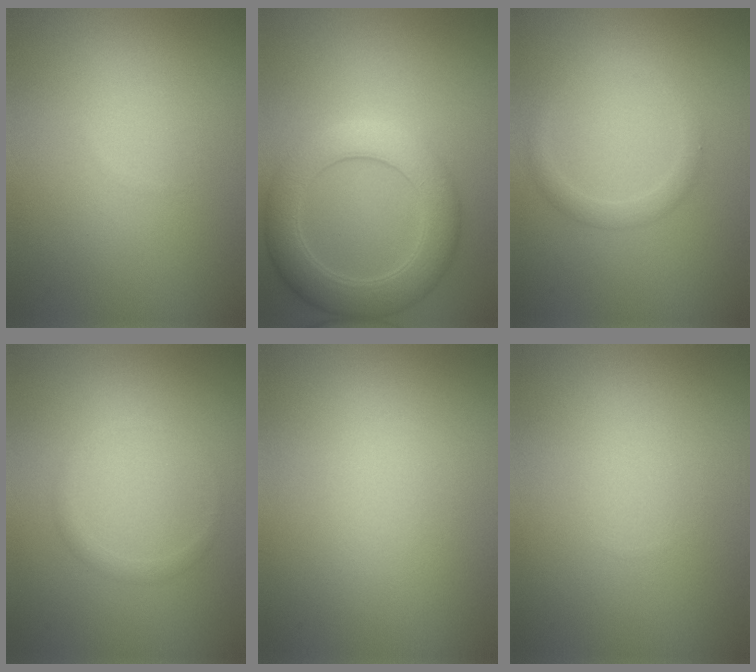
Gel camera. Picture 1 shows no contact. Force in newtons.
{"total": 5.7, "press": 5.7, "slide": 0.2}
{"total": 1.5, "press": 1.5, "slide": 0.0}
{"total": 0.9, "press": 0.9, "slide": 0.1}
{"total": 0.0}
{"total": 0.0}